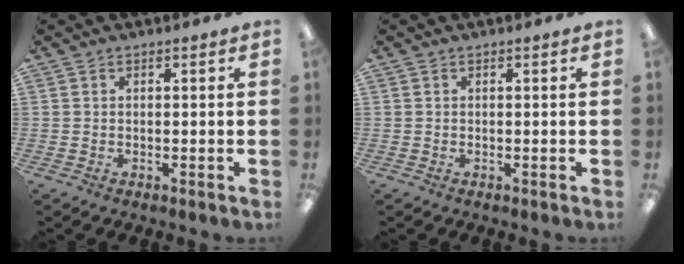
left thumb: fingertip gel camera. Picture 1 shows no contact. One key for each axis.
{"total": 0.0}